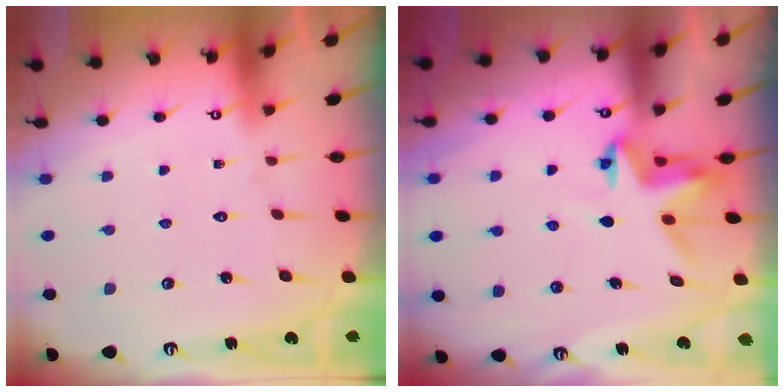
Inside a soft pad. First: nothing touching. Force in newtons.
{"total": 4.6, "press": 4.6, "slide": 0.2}